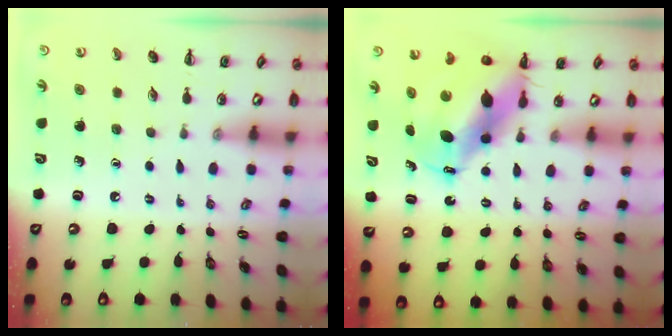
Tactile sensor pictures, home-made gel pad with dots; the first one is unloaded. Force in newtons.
{"total": 10.9, "press": 10.5, "slide": 3.0}